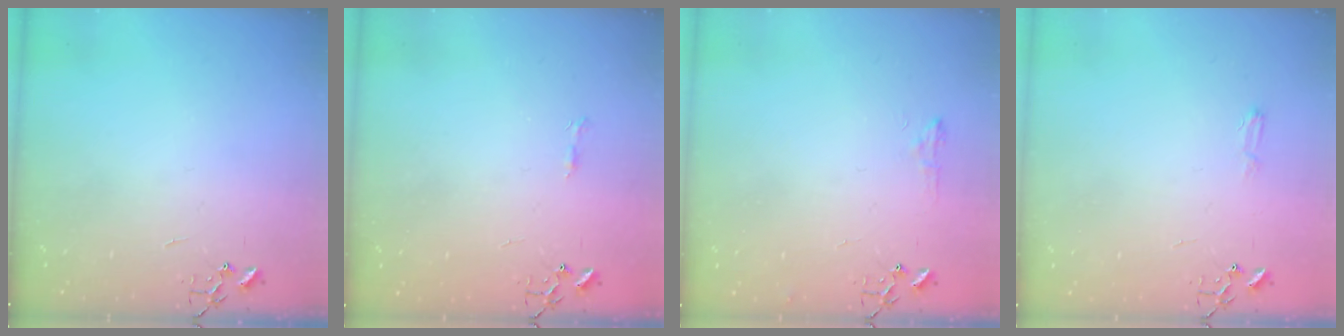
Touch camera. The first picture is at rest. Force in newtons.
{"total": 5.0, "press": 4.9, "slide": 0.6}
{"total": 6.6, "press": 6.6, "slide": 0.8}
{"total": 4.3, "press": 4.3, "slide": 0.4}